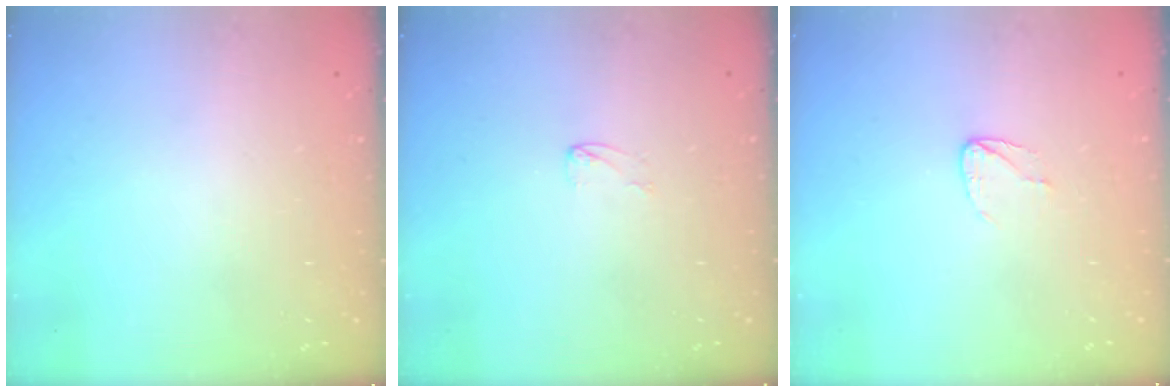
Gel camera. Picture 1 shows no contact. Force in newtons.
{"total": 3.0, "press": 3.0, "slide": 0.3}
{"total": 3.8, "press": 3.7, "slide": 0.3}